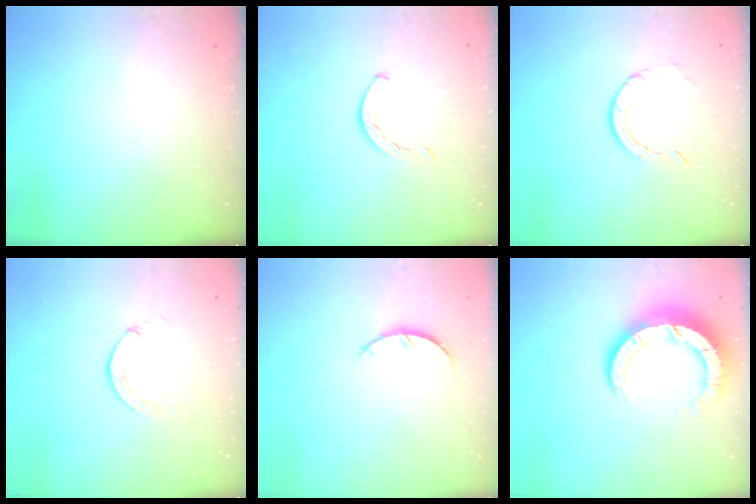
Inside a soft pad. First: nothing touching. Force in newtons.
{"total": 1.8, "press": 1.8, "slide": 0.3}
{"total": 2.2, "press": 2.2, "slide": 0.2}
{"total": 2.8, "press": 2.8, "slide": 0.5}
{"total": 3.7, "press": 3.7, "slide": 0.4}
{"total": 11.8, "press": 11.7, "slide": 1.3}